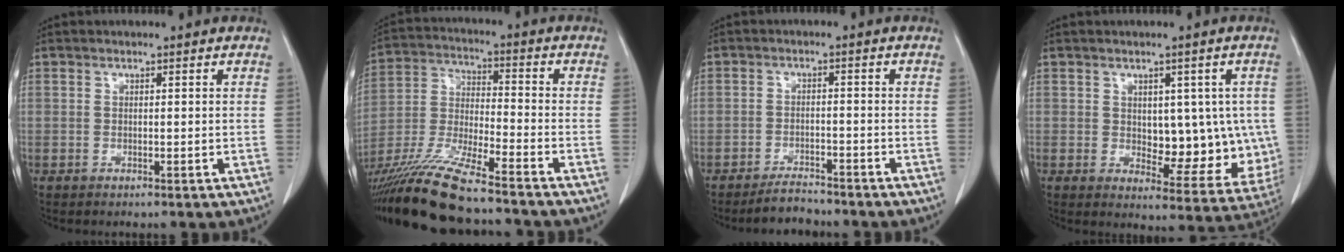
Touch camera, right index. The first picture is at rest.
{"total": 19.0, "force": [-15.8, 1.0, 10.4], "torque": [-0.234, -0.042, -0.290]}
{"total": 3.6, "force": [-3.4, 1.0, 0.6], "torque": [-0.012, -0.004, -0.058]}
{"total": 10.9, "force": [0.7, 5.8, 9.2], "torque": [-0.092, 0.005, 0.028]}